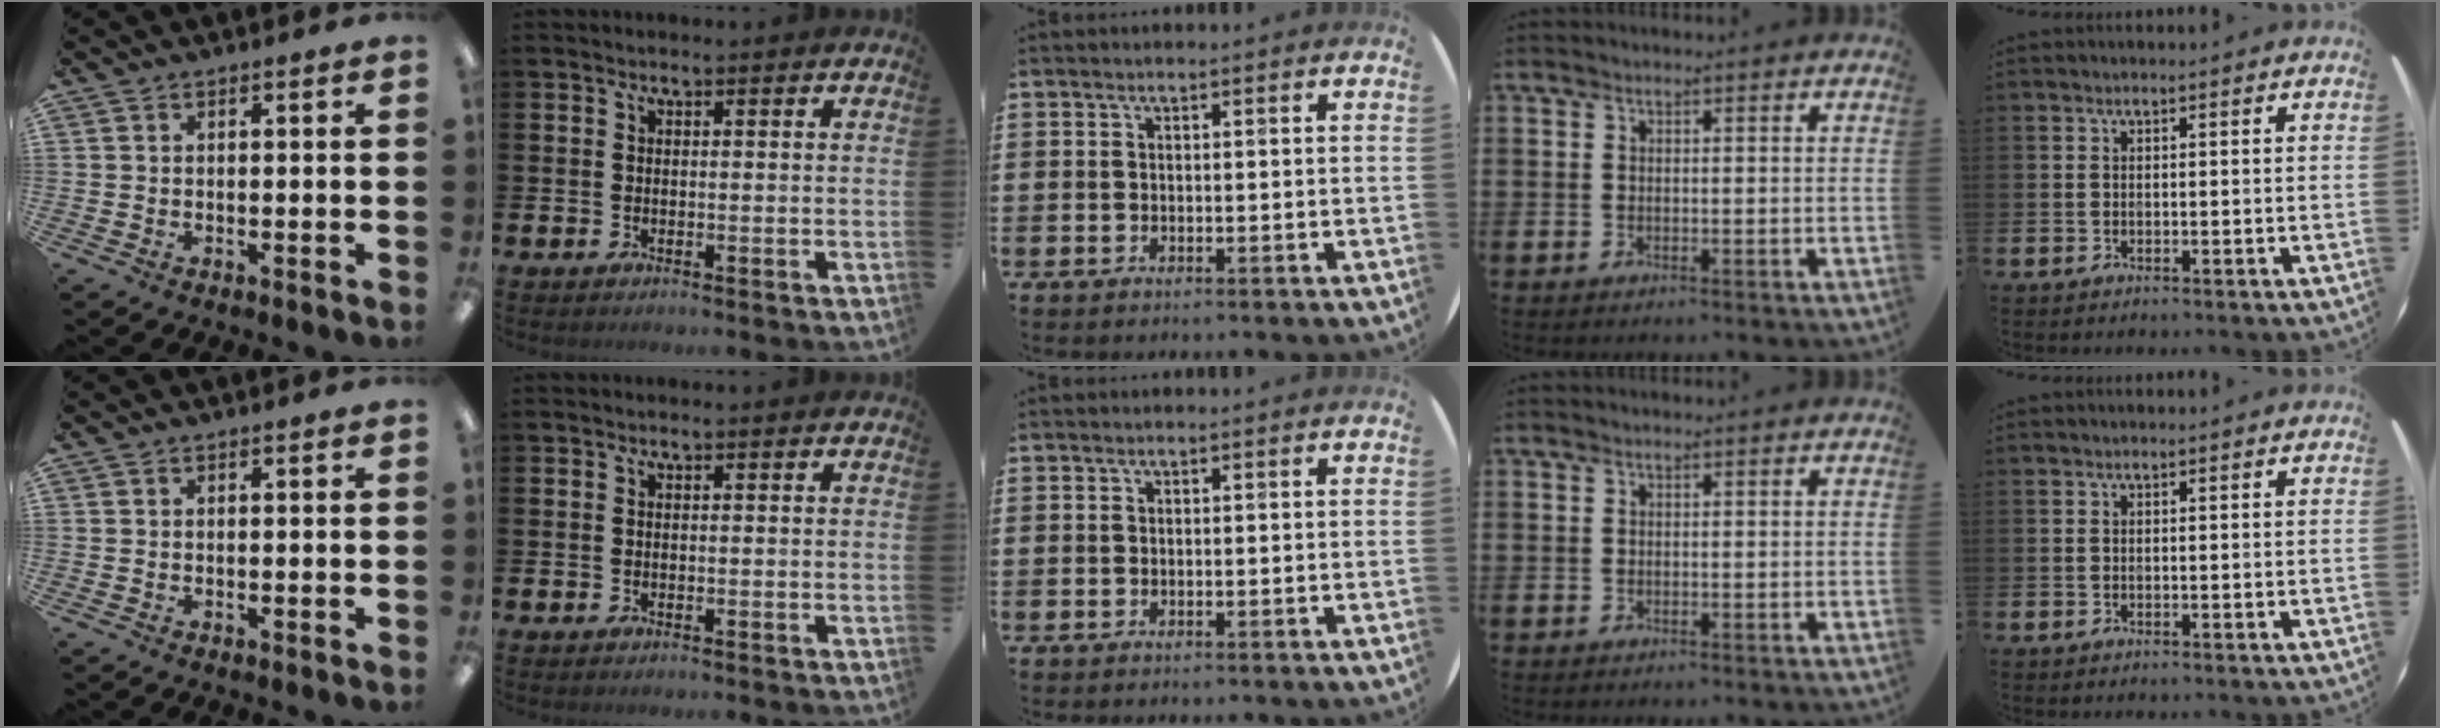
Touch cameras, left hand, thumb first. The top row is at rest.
{}